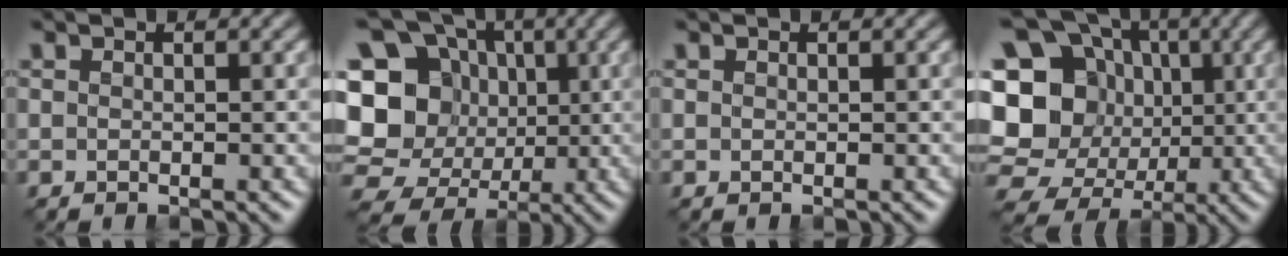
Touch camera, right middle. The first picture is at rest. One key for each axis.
{"total": 17.2, "fx": -0.3, "fy": 15.9, "fz": 6.6, "tx": -0.172, "ty": 0.024, "tz": -0.028}
{"total": 0.0}
{"total": 19.9, "fx": -0.6, "fy": 18.3, "fz": 7.9, "tx": -0.185, "ty": 0.021, "tz": -0.045}